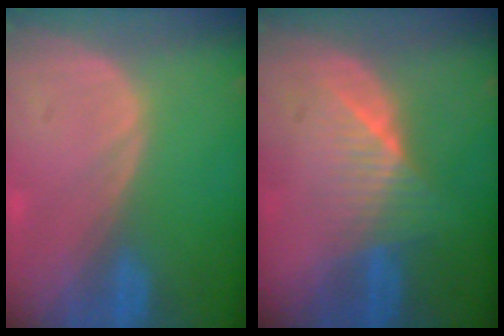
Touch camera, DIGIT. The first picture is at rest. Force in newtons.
{"total": 6.1, "press": 5.7, "slide": 2.1}